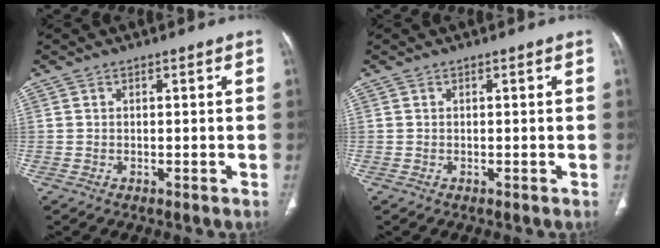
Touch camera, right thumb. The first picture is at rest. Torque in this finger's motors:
{"motor_torque": [-0.01, 0.02, -0.03, 0.03, 0.00]}